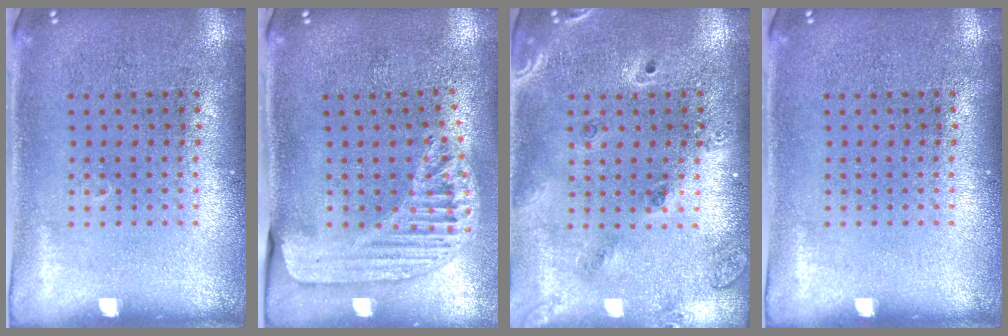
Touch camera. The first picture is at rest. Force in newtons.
{"total": 1.5, "press": 1.5, "slide": 0.3}
{"total": 1.5, "press": 1.4, "slide": 0.6}
{"total": 0.0}